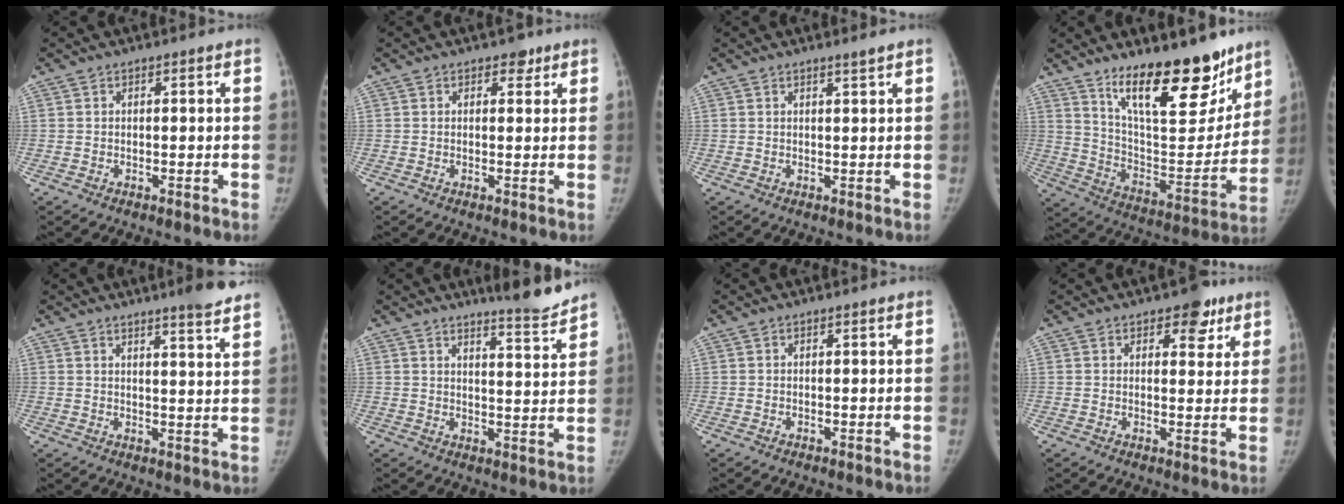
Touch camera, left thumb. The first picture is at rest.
{"total": 2.0, "force": [1.3, 1.4, 0.8], "torque": [0.005, -0.005, 0.014]}
{"total": 1.2, "force": [0.9, -0.3, 0.6], "torque": [-0.012, -0.011, 0.017]}
{"total": 23.2, "force": [15.7, 8.1, 15.0], "torque": [-0.173, -0.099, 0.256]}
{"total": 7.6, "force": [6.1, 0.3, 4.5], "torque": [-0.055, -0.037, 0.073]}
{"total": 7.4, "force": [6.8, 0.2, 2.8], "torque": [-0.035, -0.063, 0.095]}
{"total": 0.0}
{"total": 5.9, "force": [3.5, 3.4, 3.3], "torque": [-0.010, -0.014, 0.043]}